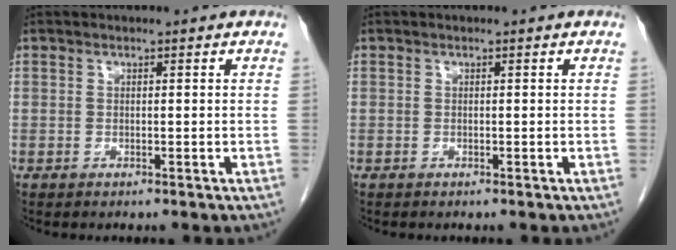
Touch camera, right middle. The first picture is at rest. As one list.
[{"total": 0.0}]